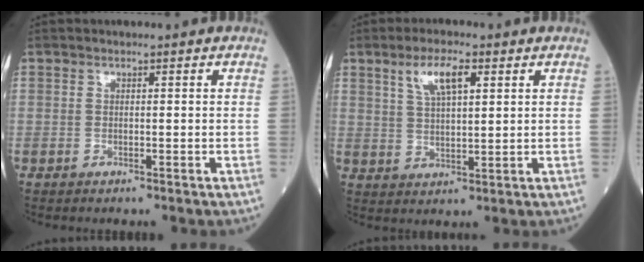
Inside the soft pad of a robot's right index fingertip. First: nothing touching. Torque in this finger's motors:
{"motor_torque": [0.12, 0.10, 0.13, 0.03]}